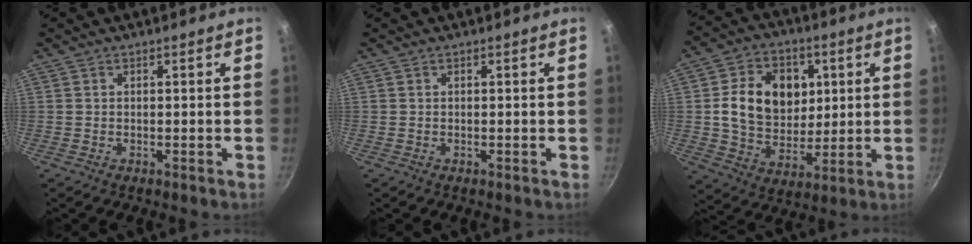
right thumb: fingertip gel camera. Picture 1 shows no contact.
{"total": 0.0}
{"total": 15.8, "force": [3.0, 12.2, 9.6], "torque": [-0.132, -0.005, 0.052]}